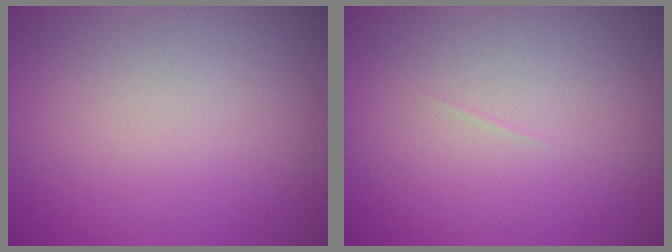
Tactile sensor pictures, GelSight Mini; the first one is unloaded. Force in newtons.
{"total": 0.0}